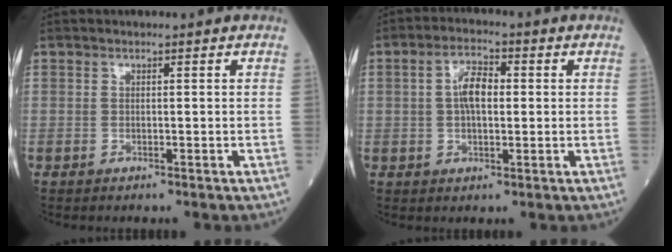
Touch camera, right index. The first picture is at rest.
{"total": 5.2, "force": [0.5, 2.2, 4.7], "torque": [-0.093, 0.011, 0.006]}